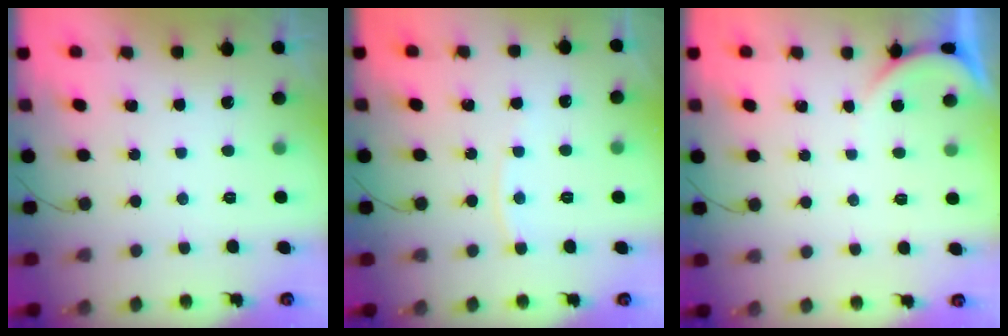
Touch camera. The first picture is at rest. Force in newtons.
{"total": 4.4, "press": 4.3, "slide": 0.7}
{"total": 2.0, "press": 2.0, "slide": 0.2}